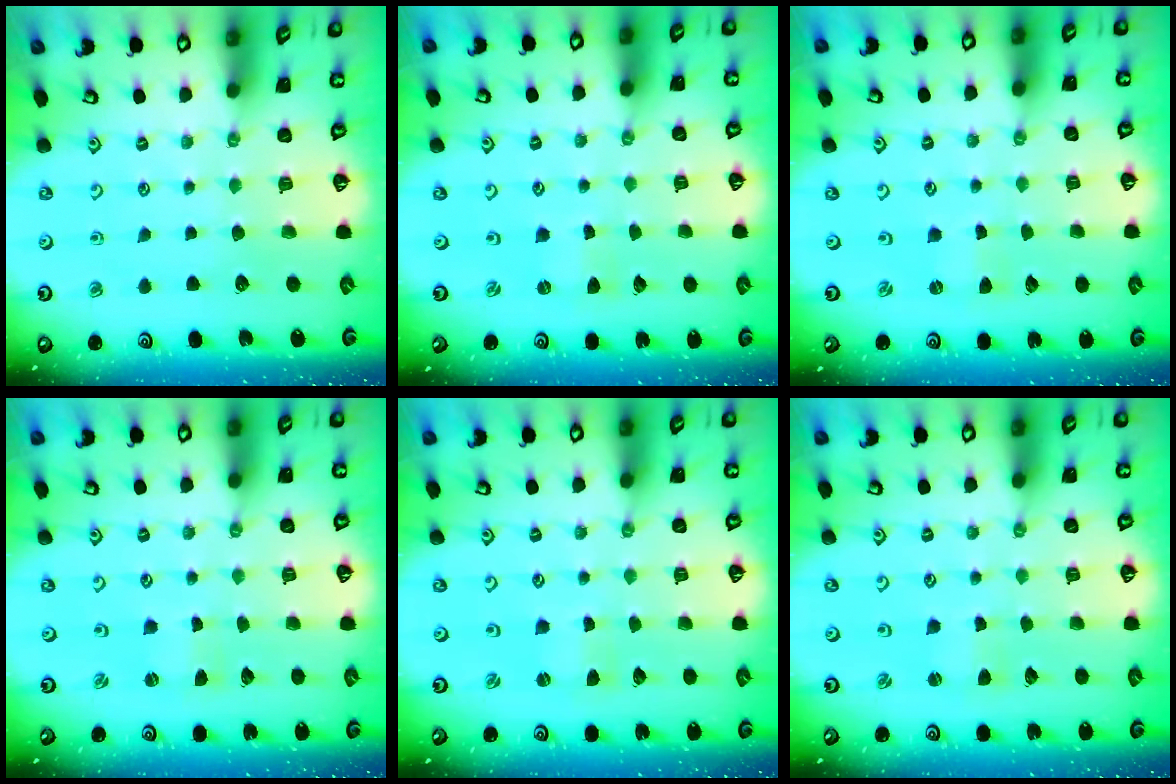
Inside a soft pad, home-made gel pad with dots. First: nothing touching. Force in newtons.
{"total": 0.0}
{"total": 0.0}
{"total": 0.0}
{"total": 0.0}
{"total": 1.8, "press": 1.8, "slide": 0.3}